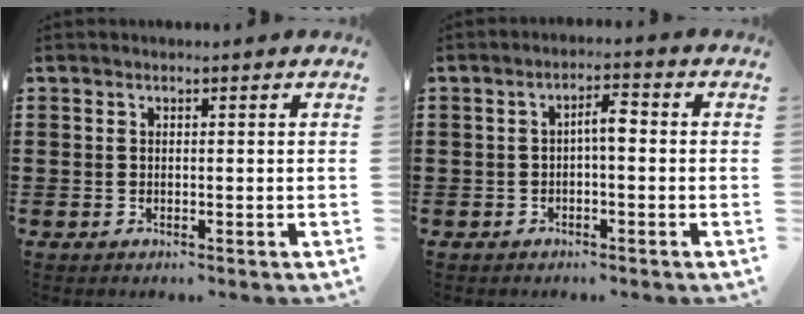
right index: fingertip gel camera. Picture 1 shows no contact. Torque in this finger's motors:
{"motor_torque": [0.77, -0.39, 0.13, 0.04]}